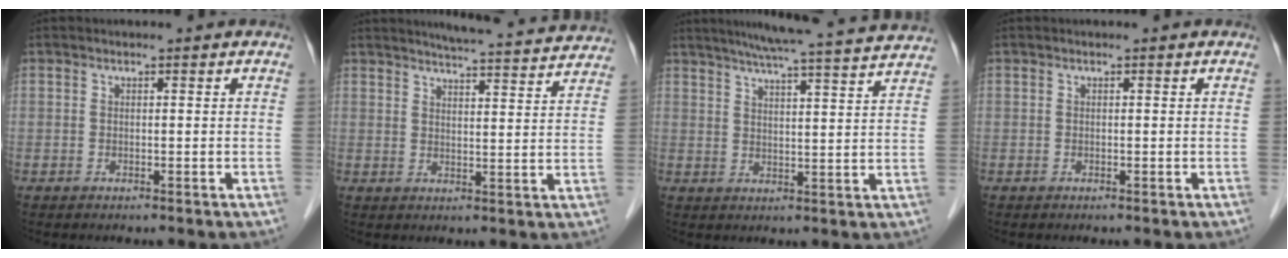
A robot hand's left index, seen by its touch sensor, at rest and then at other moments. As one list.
[{"total": 15.6, "force": [14.8, 0.8, 4.7], "torque": [-0.065, -0.015, 0.175]}, {"total": 18.4, "force": [16.7, -0.5, 7.5], "torque": [-0.127, -0.005, 0.212]}, {"total": 0.0}]